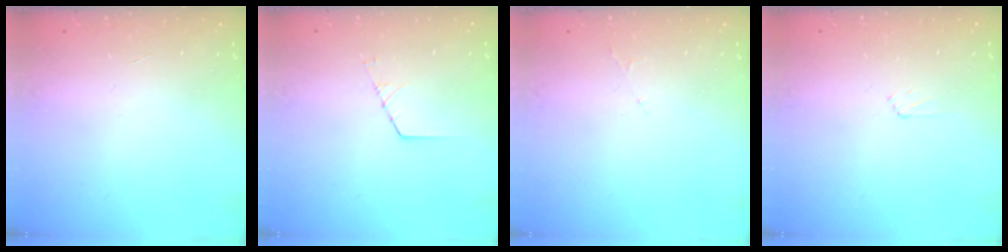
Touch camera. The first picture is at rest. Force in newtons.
{"total": 1.3, "press": 1.3, "slide": 0.1}
{"total": 2.8, "press": 2.8, "slide": 0.5}
{"total": 2.7, "press": 2.6, "slide": 0.4}